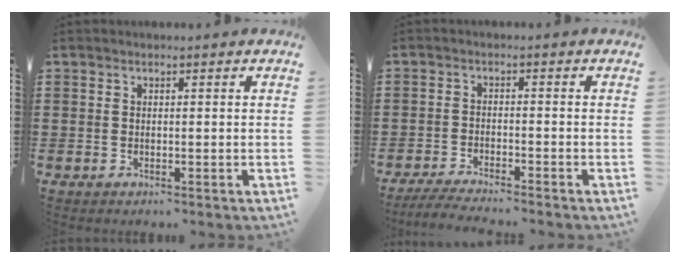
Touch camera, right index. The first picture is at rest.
{"total": 3.3, "force": [-3.2, -0.3, 0.7], "torque": [-0.018, -0.007, -0.067]}